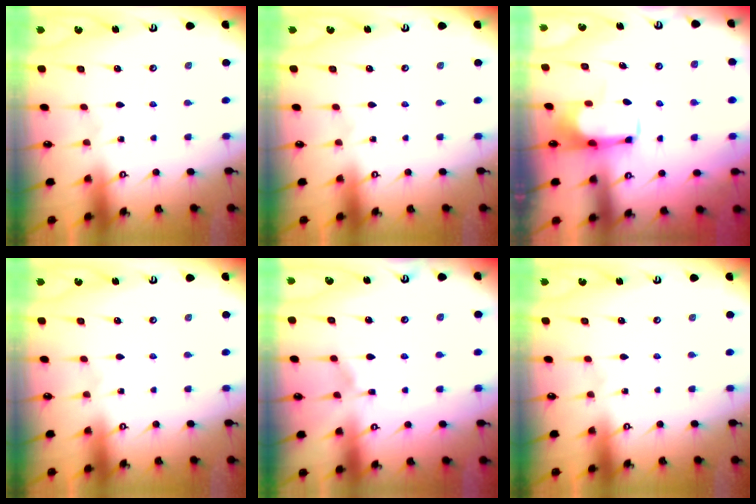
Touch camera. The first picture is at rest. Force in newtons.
{"total": 0.0}
{"total": 1.9, "press": 1.9, "slide": 0.5}
{"total": 0.0}
{"total": 4.3, "press": 4.3, "slide": 0.5}
{"total": 0.0}